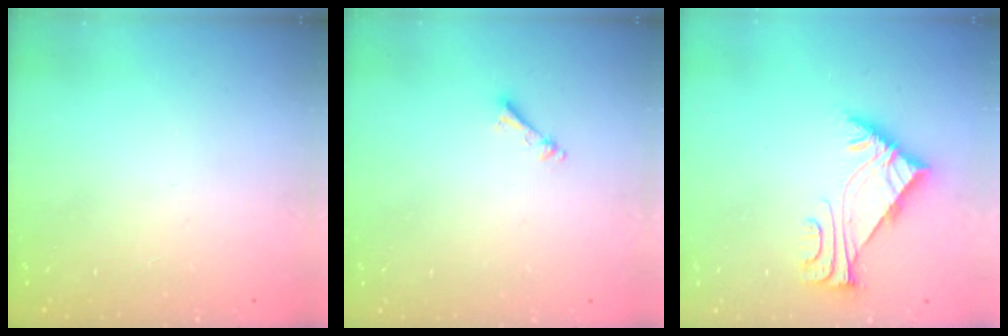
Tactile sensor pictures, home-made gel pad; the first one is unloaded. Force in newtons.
{"total": 2.5, "press": 2.5, "slide": 0.3}
{"total": 5.7, "press": 5.7, "slide": 0.6}